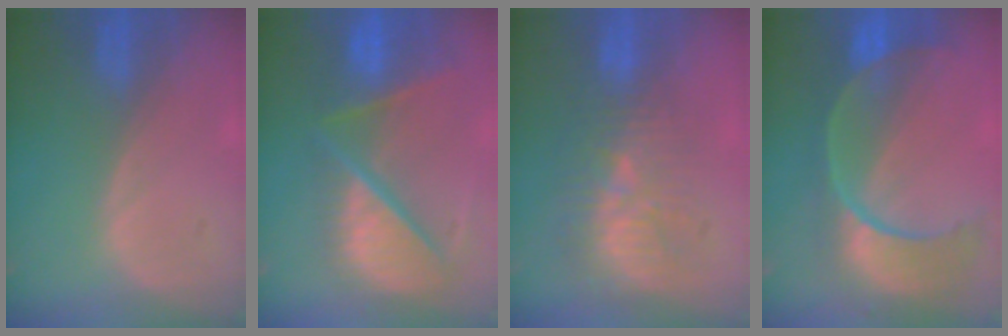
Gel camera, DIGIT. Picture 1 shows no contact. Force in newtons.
{"total": 11.8, "press": 9.8, "slide": 6.5}
{"total": 10.1, "press": 9.0, "slide": 4.8}
{"total": 11.2, "press": 9.4, "slide": 6.1}